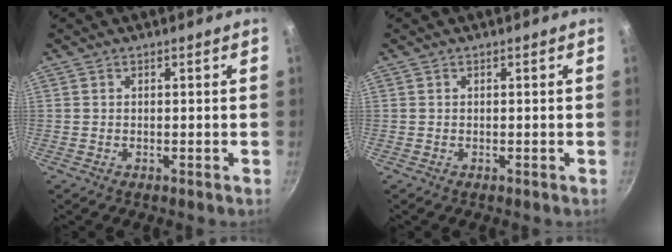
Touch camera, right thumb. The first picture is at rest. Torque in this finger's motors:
{"motor_torque": [-0.05, -0.05, -0.14, -0.08, 0.00]}